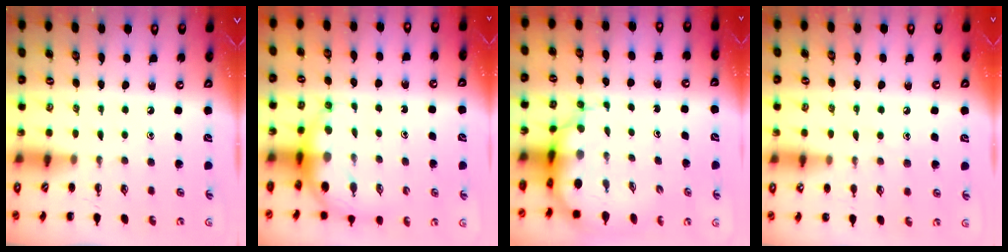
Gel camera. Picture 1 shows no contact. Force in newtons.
{"total": 7.1, "press": 6.9, "slide": 1.6}
{"total": 9.2, "press": 8.8, "slide": 2.7}
{"total": 6.8, "press": 6.6, "slide": 1.4}